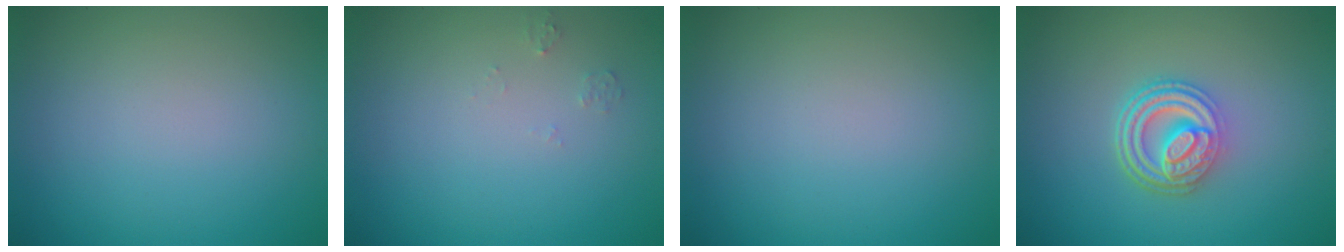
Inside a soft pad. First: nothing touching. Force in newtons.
{"total": 0.7, "press": 0.7, "slide": 0.1}
{"total": 0.0}
{"total": 4.9, "press": 3.7, "slide": 3.1}